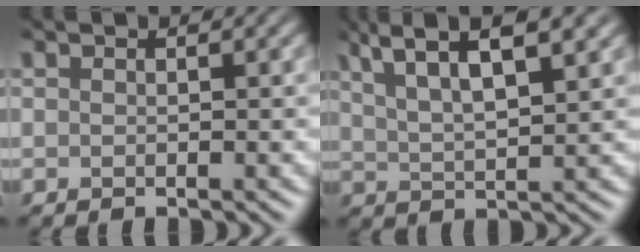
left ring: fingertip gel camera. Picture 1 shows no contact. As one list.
[{"total": 6.9, "force": [4.5, 1.7, 5.0], "torque": [-0.087, 0.021, 0.075]}]